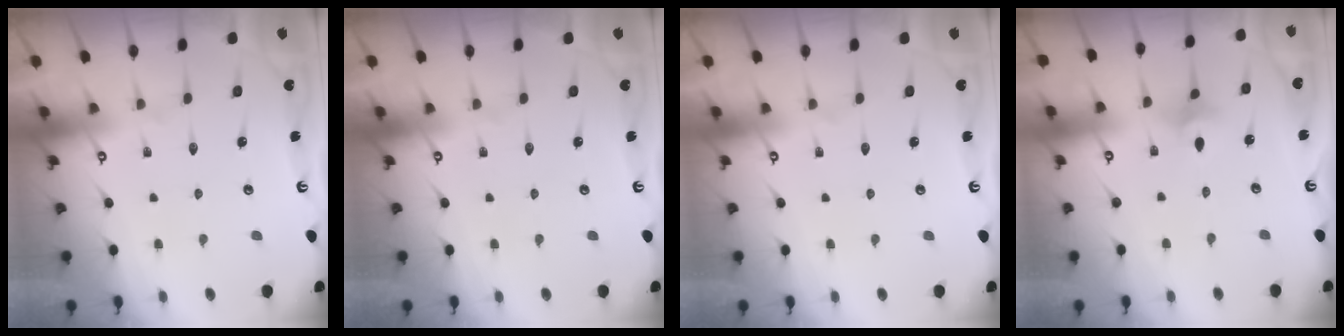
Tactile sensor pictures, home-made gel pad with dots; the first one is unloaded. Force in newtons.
{"total": 0.0}
{"total": 0.0}
{"total": 3.3, "press": 3.2, "slide": 0.6}